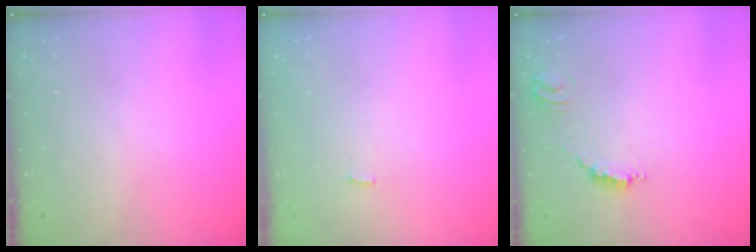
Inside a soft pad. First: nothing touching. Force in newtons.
{"total": 2.3, "press": 2.3, "slide": 0.2}
{"total": 4.3, "press": 4.3, "slide": 0.5}